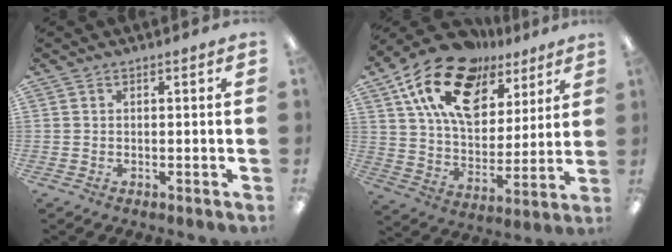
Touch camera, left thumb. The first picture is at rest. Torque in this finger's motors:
{"motor_torque": [2.39, 2.39, 1.38, -1.39, 0.50]}